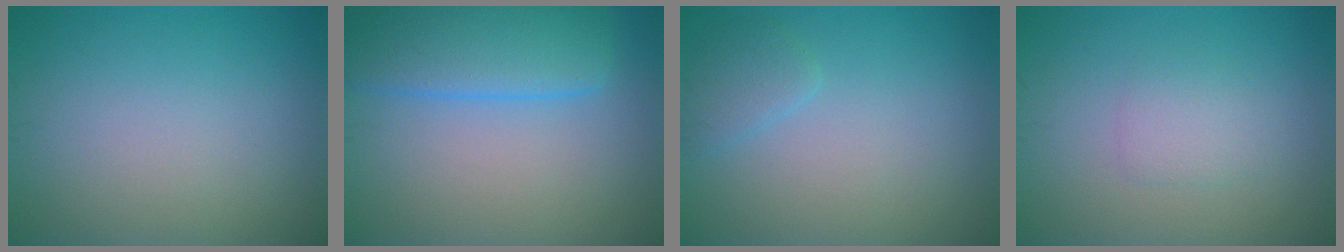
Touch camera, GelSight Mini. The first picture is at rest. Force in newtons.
{"total": 6.6, "press": 6.6, "slide": 0.4}
{"total": 1.5, "press": 1.5, "slide": 0.2}
{"total": 1.6, "press": 1.6, "slide": 0.1}